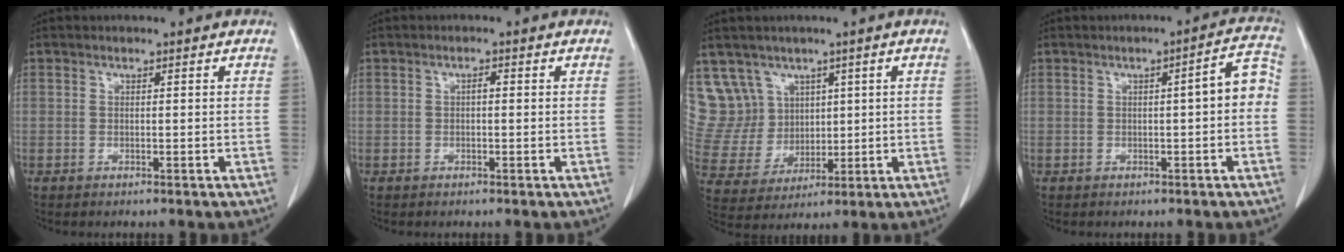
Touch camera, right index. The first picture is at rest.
{"total": 0.9, "force": [0.0, 0.3, 0.8], "torque": [-0.013, 0.003, -0.001]}
{"total": 10.0, "force": [5.5, 8.3, 1.0], "torque": [-0.039, 0.046, 0.131]}
{"total": 4.7, "force": [-0.2, 0.7, 4.6], "torque": [-0.053, 0.019, -0.006]}